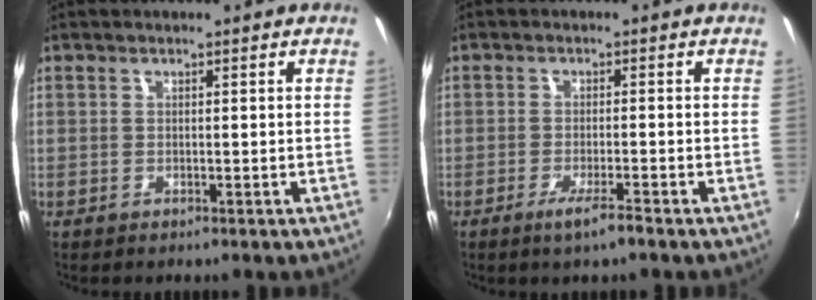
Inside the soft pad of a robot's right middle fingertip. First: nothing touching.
{"total": 3.9, "force": [-2.5, 0.0, 2.9], "torque": [-0.063, -0.009, -0.047]}